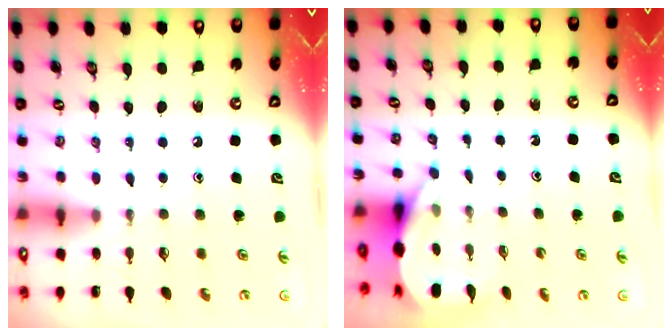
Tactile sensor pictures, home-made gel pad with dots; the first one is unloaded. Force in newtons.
{"total": 4.7, "press": 4.7, "slide": 0.4}